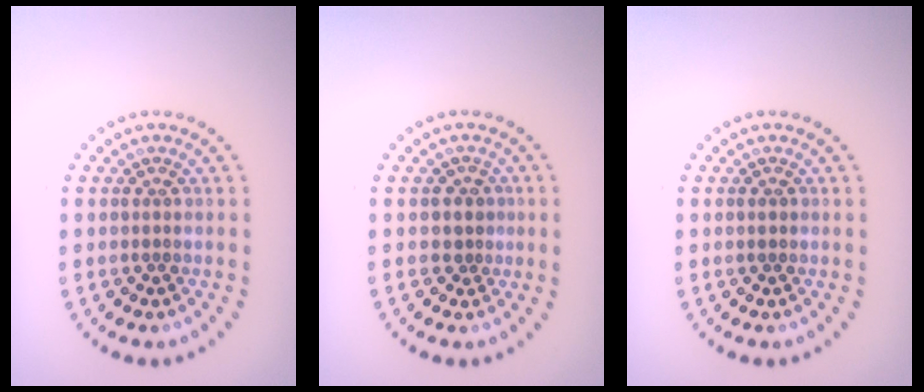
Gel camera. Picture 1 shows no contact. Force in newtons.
{"total": 1.2, "press": 0.9, "slide": 0.8}
{"total": 0.5, "press": 0.5, "slide": 0.1}